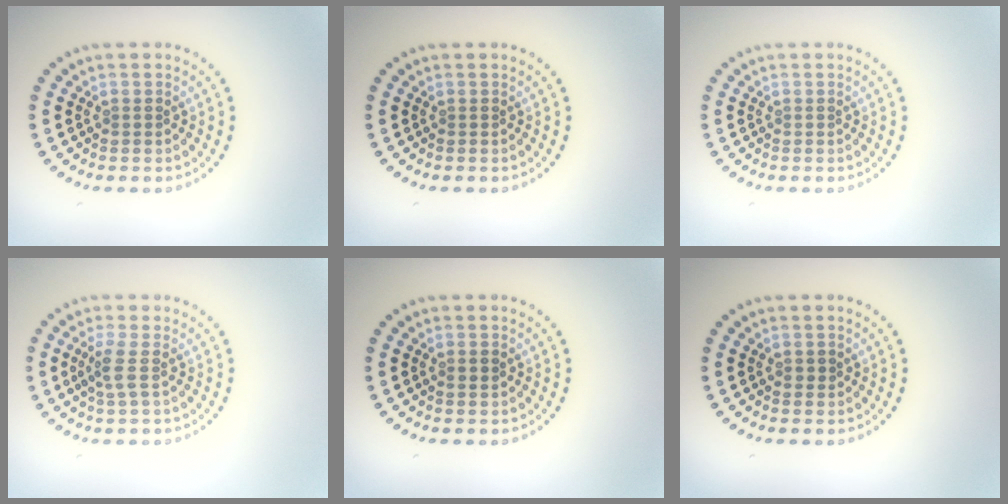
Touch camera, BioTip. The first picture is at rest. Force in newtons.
{"total": 0.0}
{"total": 0.0}
{"total": 1.8, "press": 1.4, "slide": 1.1}
{"total": 0.8, "press": 0.8, "slide": 0.4}
{"total": 0.7, "press": 0.6, "slide": 0.1}